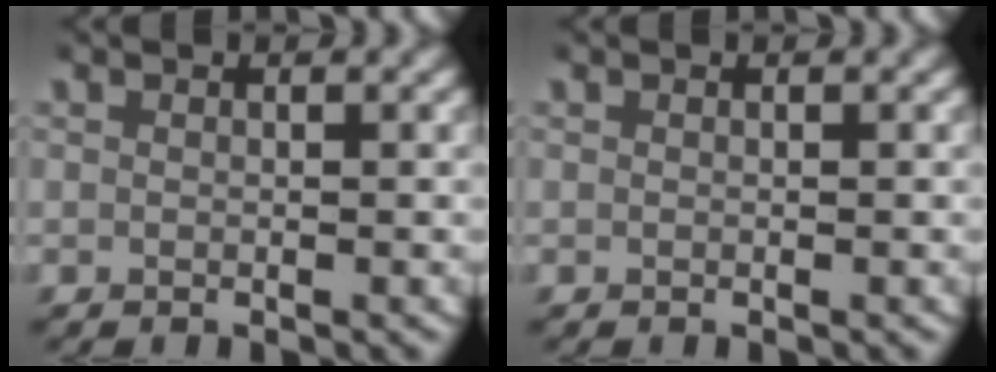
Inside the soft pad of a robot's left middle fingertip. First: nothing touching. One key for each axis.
{"total": 0.0}